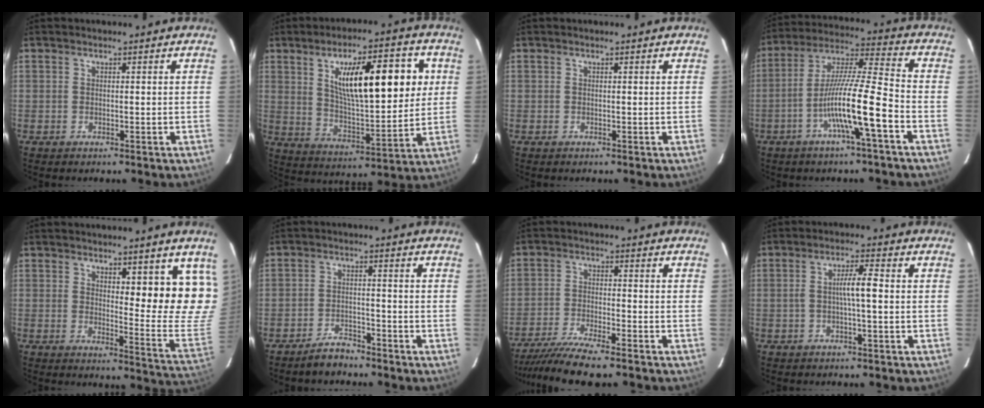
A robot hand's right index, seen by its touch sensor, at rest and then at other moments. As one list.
[{"total": 17.6, "force": [5.1, 4.9, 16.2], "torque": [-0.256, 0.016, 0.088]}, {"total": 0.0}, {"total": 12.9, "force": [-4.9, -0.2, 11.9], "torque": [-0.224, 0.010, -0.090]}, {"total": 11.8, "force": [6.2, 1.9, 9.8], "torque": [-0.106, -0.029, 0.075]}, {"total": 3.6, "force": [-3.3, 1.2, 0.8], "torque": [-0.015, 0.000, -0.059]}, {"total": 9.4, "force": [-8.2, -0.3, 4.6], "torque": [-0.075, -0.024, -0.137]}, {"total": 4.2, "force": [-0.1, 0.3, 4.2], "torque": [-0.077, 0.012, 0.000]}]